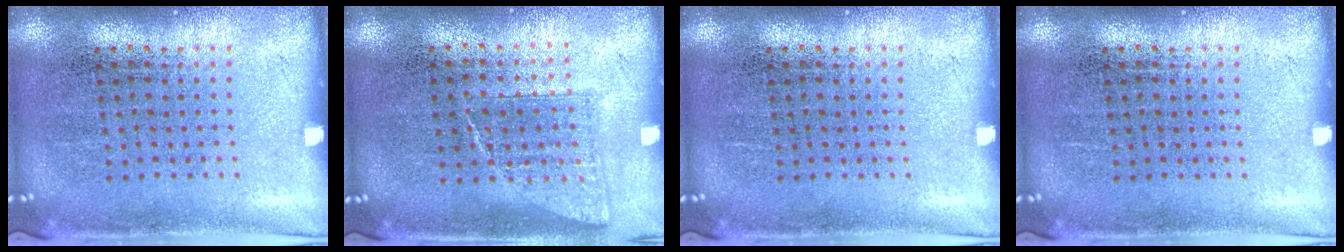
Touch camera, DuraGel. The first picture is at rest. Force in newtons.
{"total": 0.8, "press": 0.8, "slide": 0.1}
{"total": 0.0}
{"total": 0.0}